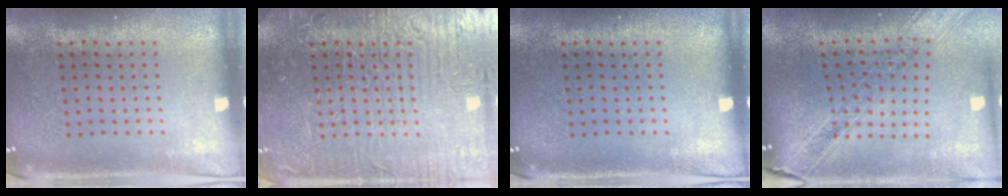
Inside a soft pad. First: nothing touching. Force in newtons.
{"total": 7.7, "press": 7.7, "slide": 1.1}
{"total": 0.0}
{"total": 1.6, "press": 1.5, "slide": 0.6}